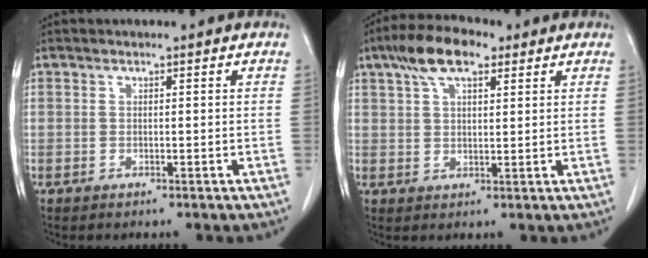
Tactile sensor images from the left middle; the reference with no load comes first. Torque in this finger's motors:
{"motor_torque": [1.26, -0.88, 0.08, 0.03]}